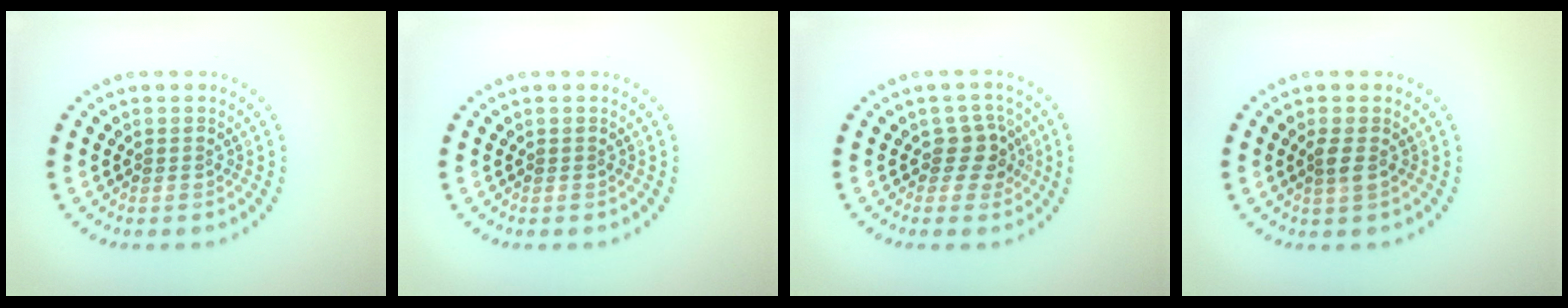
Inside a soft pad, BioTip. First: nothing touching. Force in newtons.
{"total": 0.0}
{"total": 2.4, "press": 2.0, "slide": 1.3}
{"total": 1.3, "press": 1.1, "slide": 0.7}